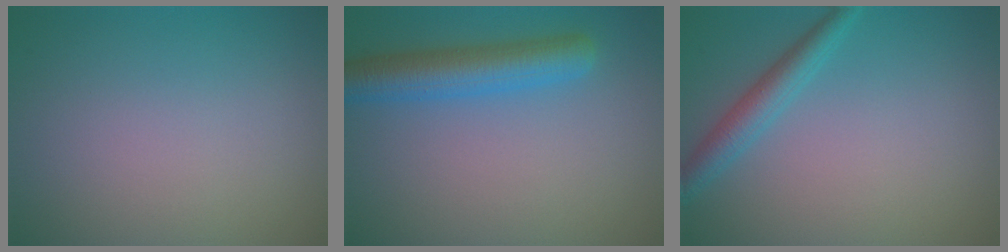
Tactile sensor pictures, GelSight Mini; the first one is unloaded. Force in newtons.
{"total": 4.8, "press": 4.8, "slide": 0.2}
{"total": 2.6, "press": 2.6, "slide": 0.1}